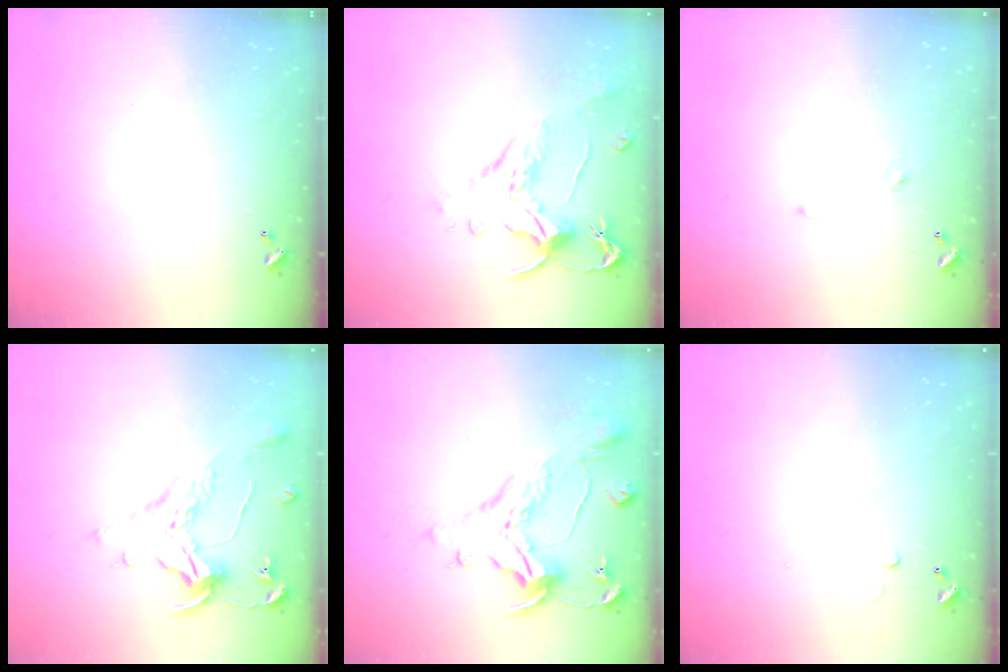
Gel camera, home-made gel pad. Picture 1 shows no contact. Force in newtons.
{"total": 1.6, "press": 1.1, "slide": 1.1}
{"total": 1.2, "press": 0.8, "slide": 0.9}
{"total": 1.6, "press": 1.4, "slide": 0.7}
{"total": 1.5, "press": 0.8, "slide": 1.2}
{"total": 1.6, "press": 1.5, "slide": 0.4}